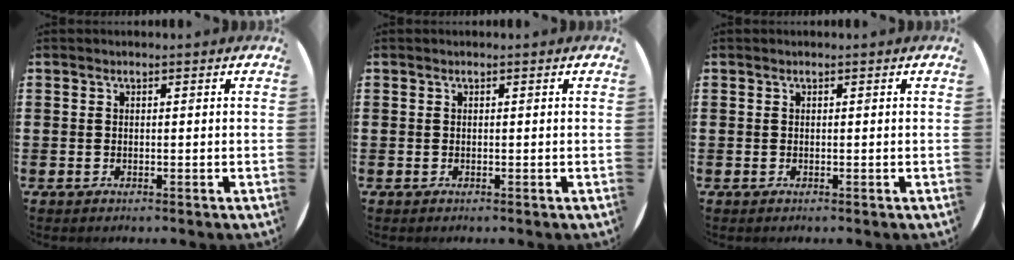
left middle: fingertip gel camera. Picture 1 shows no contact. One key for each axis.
{"total": 0.0}
{"total": 0.0}